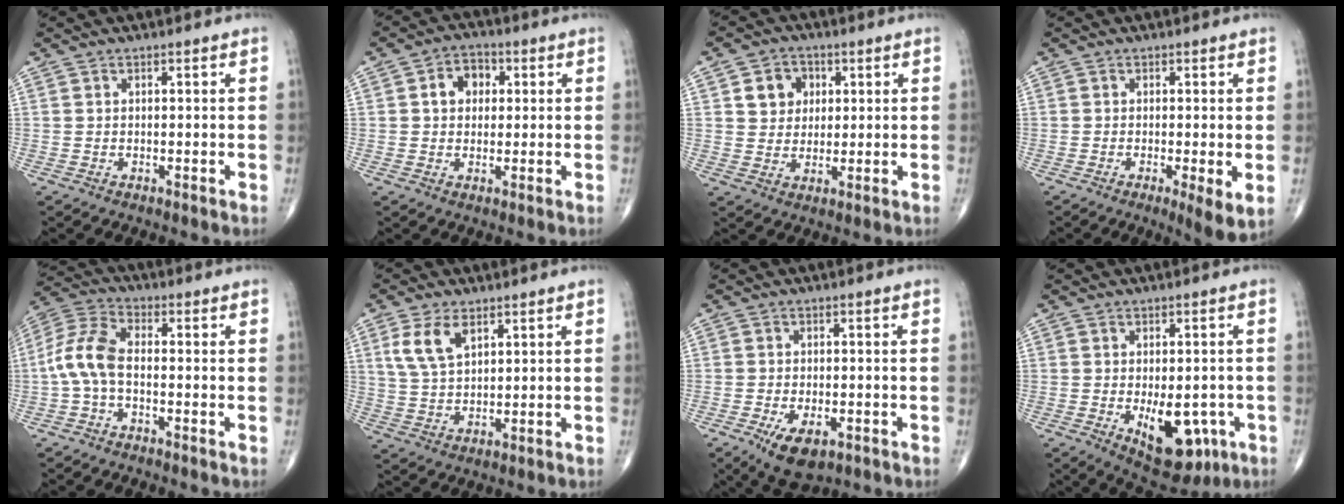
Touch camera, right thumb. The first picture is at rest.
{"total": 5.8, "force": [1.1, 4.5, 3.4], "torque": [-0.033, 0.012, 0.011]}
{"total": 6.5, "force": [1.9, 5.6, 2.7], "torque": [-0.011, -0.004, 0.031]}
{"total": 4.7, "force": [-1.0, 0.9, 4.6], "torque": [-0.079, -0.017, -0.021]}
{"total": 8.4, "force": [-1.4, 4.2, 7.1], "torque": [-0.154, 0.027, -0.041]}
{"total": 7.0, "force": [3.2, 3.7, 5.0], "torque": [-0.094, -0.008, 0.071]}
{"total": 7.4, "force": [-3.5, 3.6, 5.5], "torque": [-0.088, -0.002, -0.050]}
{"total": 11.8, "force": [-3.6, 6.2, 9.4], "torque": [-0.107, -0.001, -0.035]}